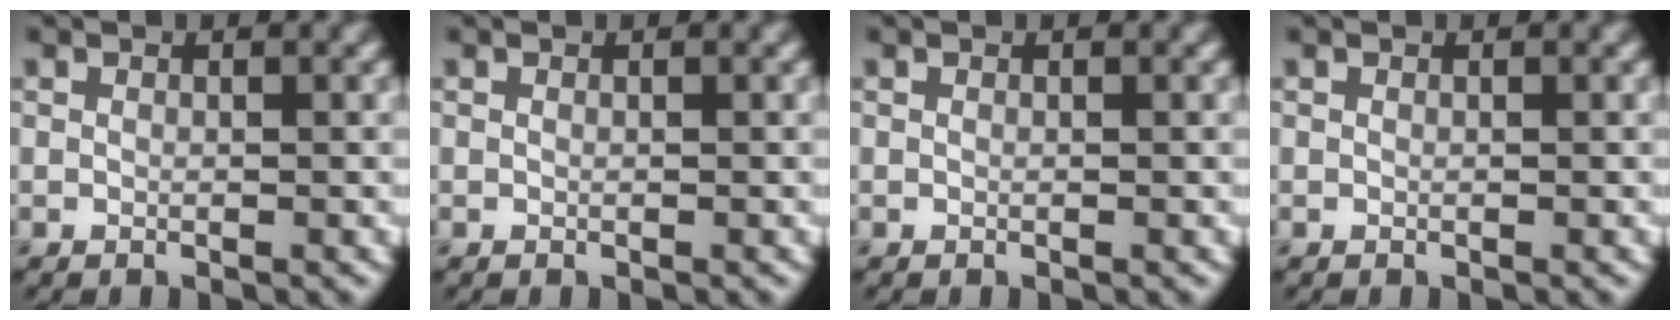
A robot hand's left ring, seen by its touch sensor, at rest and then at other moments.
{"total": 0.0}
{"total": 0.0}
{"total": 0.0}